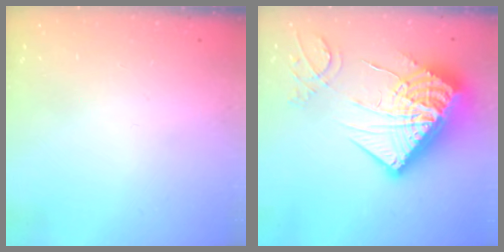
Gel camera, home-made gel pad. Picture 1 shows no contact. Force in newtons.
{"total": 25.3, "press": 25.1, "slide": 3.2}